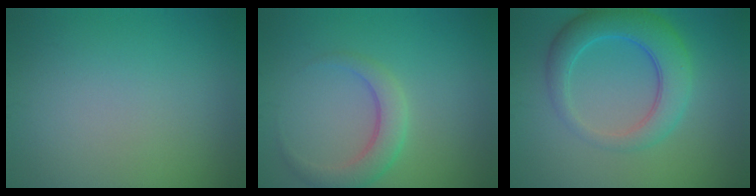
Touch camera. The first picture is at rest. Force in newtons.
{"total": 3.1, "press": 3.1, "slide": 0.3}
{"total": 5.6, "press": 5.6, "slide": 0.2}